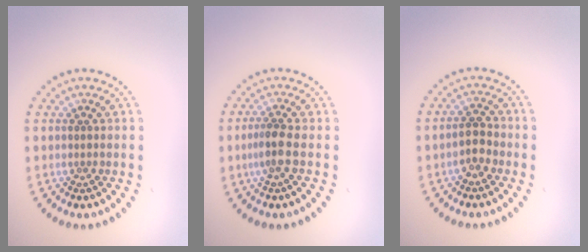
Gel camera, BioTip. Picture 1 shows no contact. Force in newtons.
{"total": 2.1, "press": 1.6, "slide": 1.4}
{"total": 2.2, "press": 2.1, "slide": 0.8}